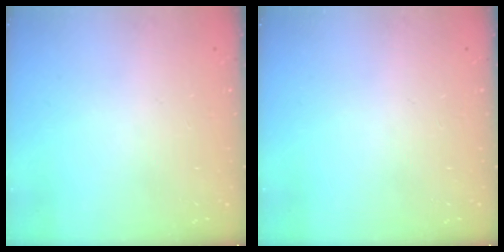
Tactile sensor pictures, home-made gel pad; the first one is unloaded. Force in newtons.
{"total": 0.0}